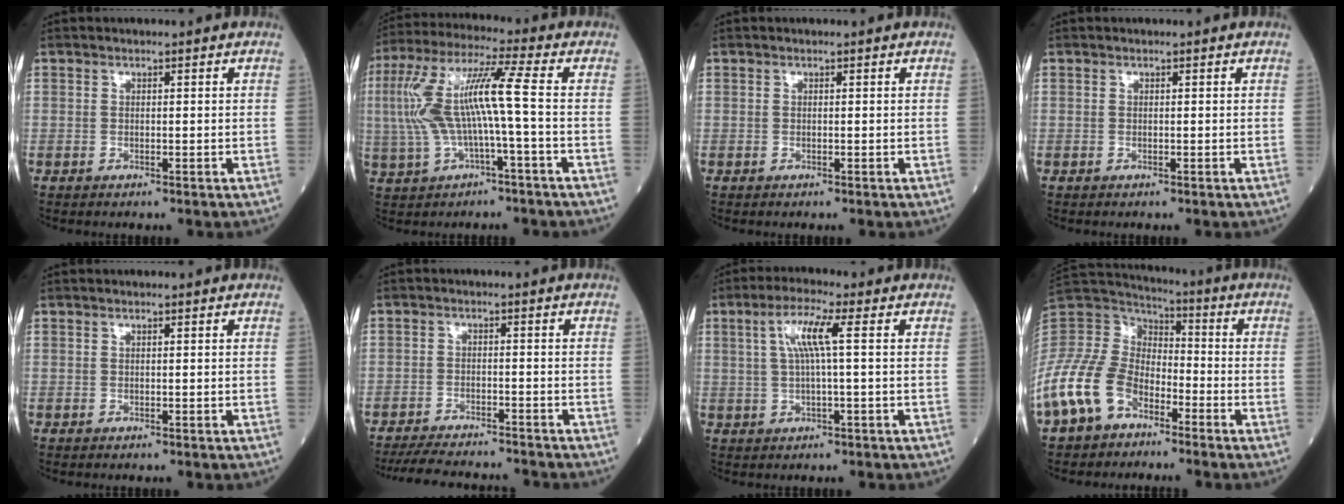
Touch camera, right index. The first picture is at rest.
{"total": 12.5, "force": [-0.5, 0.7, 12.4], "torque": [-0.264, 0.032, -0.012]}
{"total": 0.0}
{"total": 0.0}
{"total": 0.0}
{"total": 10.3, "force": [-9.7, 1.8, 3.0], "torque": [-0.049, -0.006, -0.146]}
{"total": 5.9, "force": [1.3, -0.1, 5.7], "torque": [-0.115, 0.013, 0.028]}
{"total": 17.7, "force": [-10.1, 11.2, 9.3], "torque": [-0.241, 0.022, -0.200]}